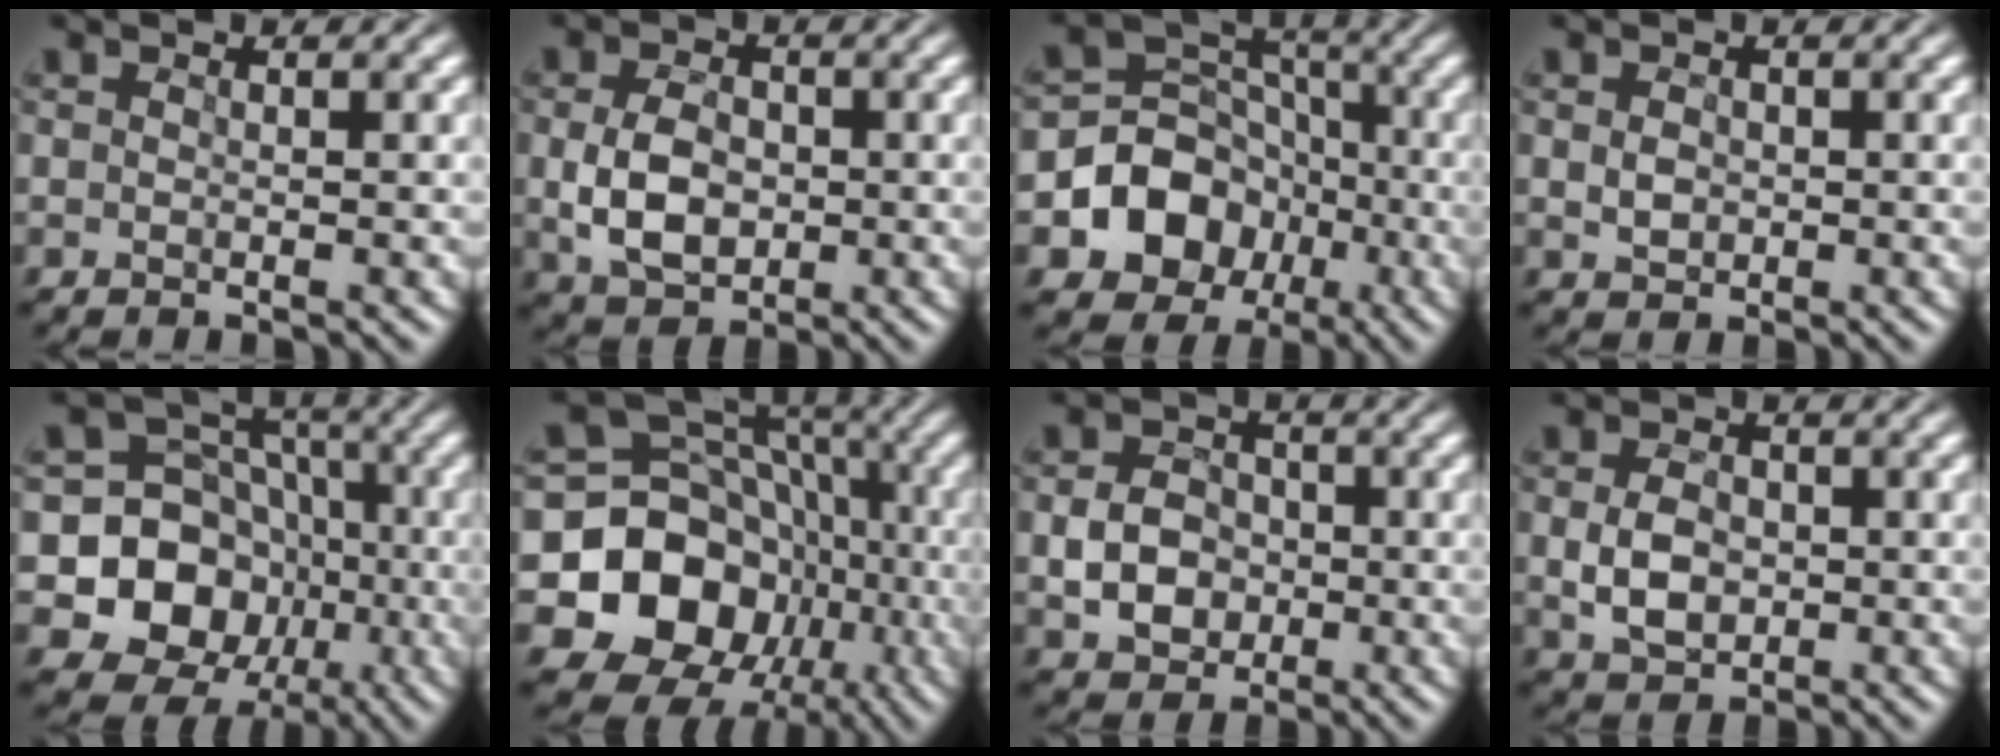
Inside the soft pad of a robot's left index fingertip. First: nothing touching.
{"total": 4.5, "force": [-0.5, 3.1, 3.3], "torque": [-0.077, -0.001, -0.001]}
{"total": 7.8, "force": [-2.7, 6.3, 3.6], "torque": [-0.056, 0.004, -0.052]}
{"total": 1.4, "force": [-0.1, 1.2, 0.8], "torque": [-0.014, 0.001, 0.005]}
{"total": 11.6, "force": [-2.5, 10.3, 4.9], "torque": [-0.090, -0.001, -0.064]}
{"total": 13.6, "force": [-3.0, 11.4, 6.8], "torque": [-0.134, -0.009, -0.058]}
{"total": 3.8, "force": [-1.0, 3.1, 2.1], "torque": [-0.040, 0.005, -0.010]}
{"total": 3.3, "force": [-0.4, 2.4, 2.3], "torque": [-0.053, 0.001, 0.002]}